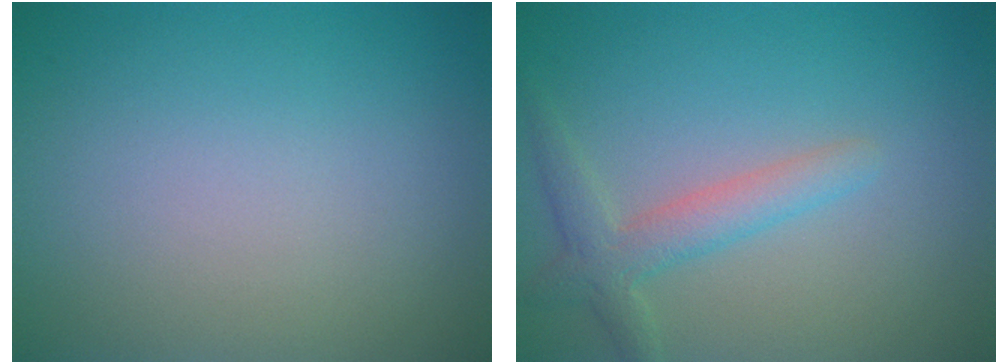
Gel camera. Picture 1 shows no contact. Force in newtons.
{"total": 2.8, "press": 2.8, "slide": 0.3}